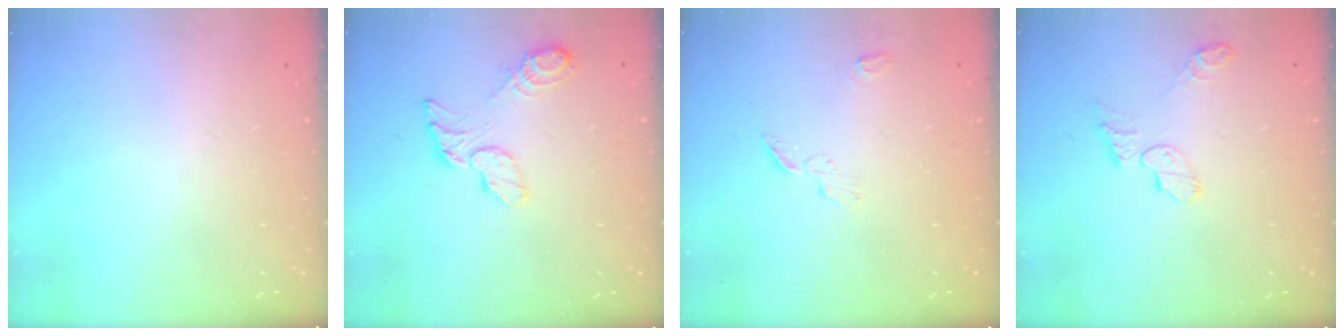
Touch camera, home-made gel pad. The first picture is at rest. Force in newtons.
{"total": 9.1, "press": 9.0, "slide": 0.8}
{"total": 3.8, "press": 3.8, "slide": 0.4}
{"total": 6.8, "press": 6.8, "slide": 0.4}